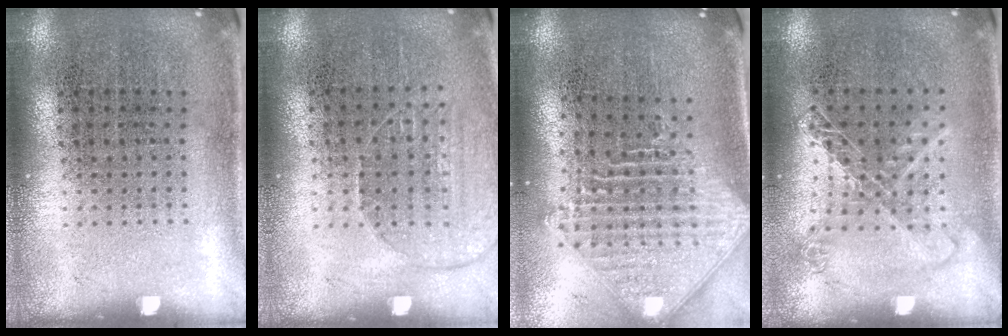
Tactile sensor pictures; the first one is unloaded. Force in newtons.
{"total": 1.4, "press": 1.3, "slide": 0.3}
{"total": 2.4, "press": 1.8, "slide": 1.6}
{"total": 1.3, "press": 1.2, "slide": 0.5}